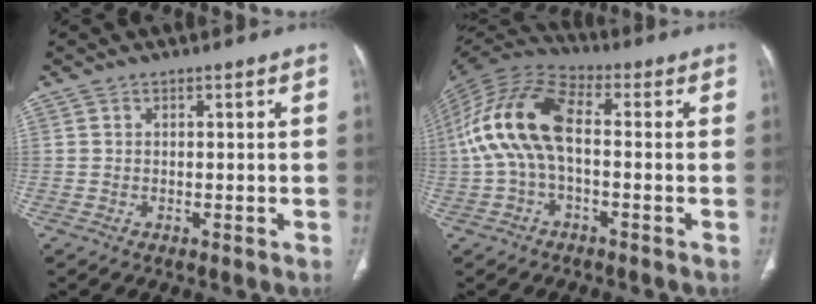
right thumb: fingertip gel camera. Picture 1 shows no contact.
{"total": 14.3, "force": [-0.3, 7.4, 12.3], "torque": [-0.255, 0.038, -0.015]}